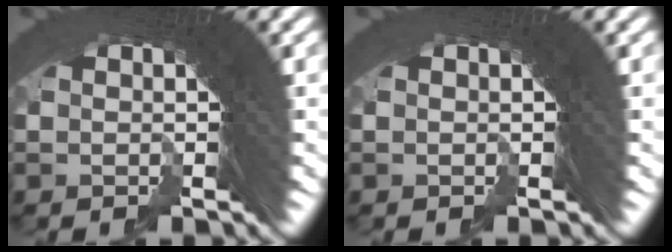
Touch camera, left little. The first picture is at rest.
{"total": 0.0}